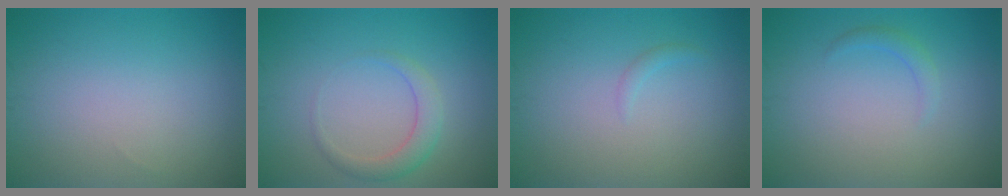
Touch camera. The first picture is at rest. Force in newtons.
{"total": 2.3, "press": 2.3, "slide": 0.1}
{"total": 0.6, "press": 0.6, "slide": 0.1}
{"total": 1.1, "press": 1.1, "slide": 0.2}